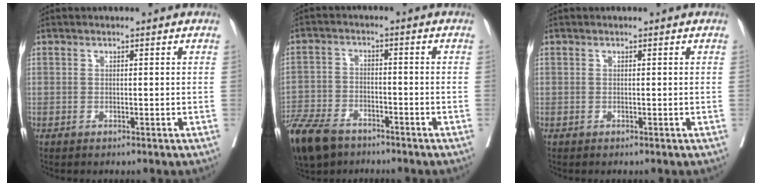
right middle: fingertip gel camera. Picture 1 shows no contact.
{"total": 12.2, "force": [-9.1, 5.5, 5.9], "torque": [-0.130, -0.019, -0.161]}
{"total": 0.0}